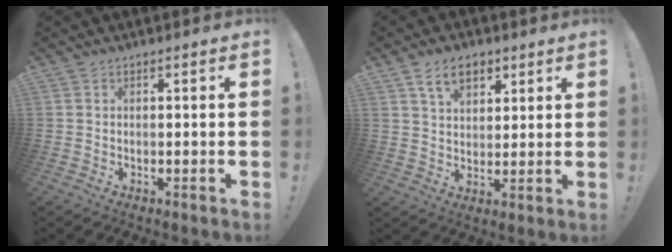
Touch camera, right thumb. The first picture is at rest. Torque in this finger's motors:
{"motor_torque": [0.04, 0.04, 0.39, 0.33, 0.00]}